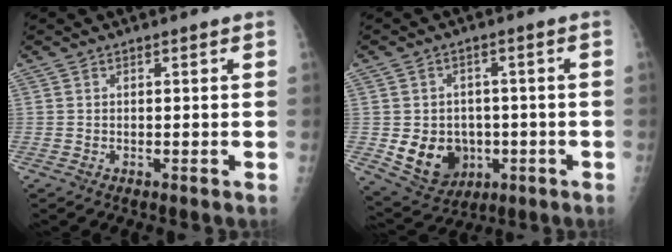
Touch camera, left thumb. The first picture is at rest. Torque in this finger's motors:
{"motor_torque": [-0.10, 0.31, 0.39, -0.02, 0.08]}